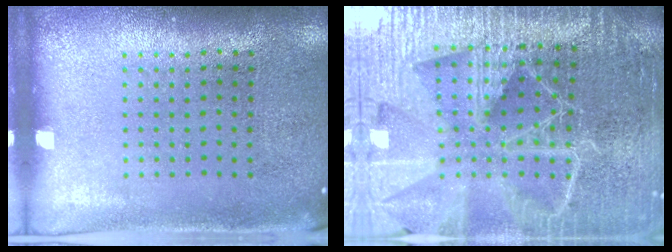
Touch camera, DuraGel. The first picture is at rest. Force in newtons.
{"total": 6.0, "press": 5.2, "slide": 2.9}